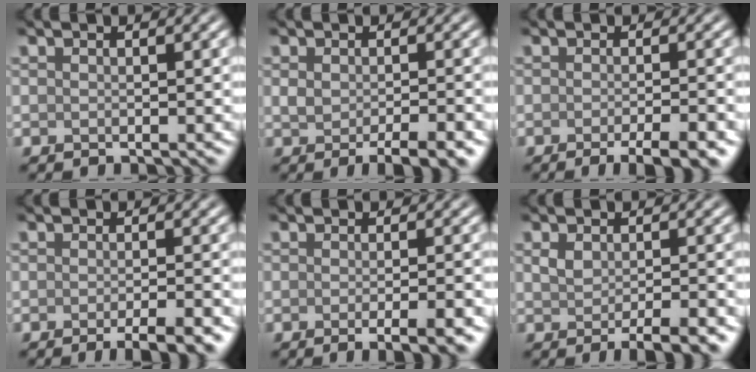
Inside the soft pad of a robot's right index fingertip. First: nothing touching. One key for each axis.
{"total": 3.9, "fx": -1.6, "fy": 1.3, "fz": 3.3, "tx": -0.055, "ty": -0.008, "tz": -0.020}
{"total": 4.7, "fx": -2.6, "fy": 1.1, "fz": 3.8, "tx": -0.040, "ty": -0.002, "tz": -0.034}
{"total": 4.1, "fx": -2.3, "fy": 0.8, "fz": 3.3, "tx": -0.040, "ty": -0.002, "tz": -0.033}
{"total": 4.6, "fx": -1.7, "fy": 1.4, "fz": 4.1, "tx": -0.038, "ty": -0.003, "tz": -0.018}
{"total": 3.5, "fx": -1.2, "fy": 1.1, "fz": 3.1, "tx": -0.052, "ty": -0.009, "tz": -0.014}